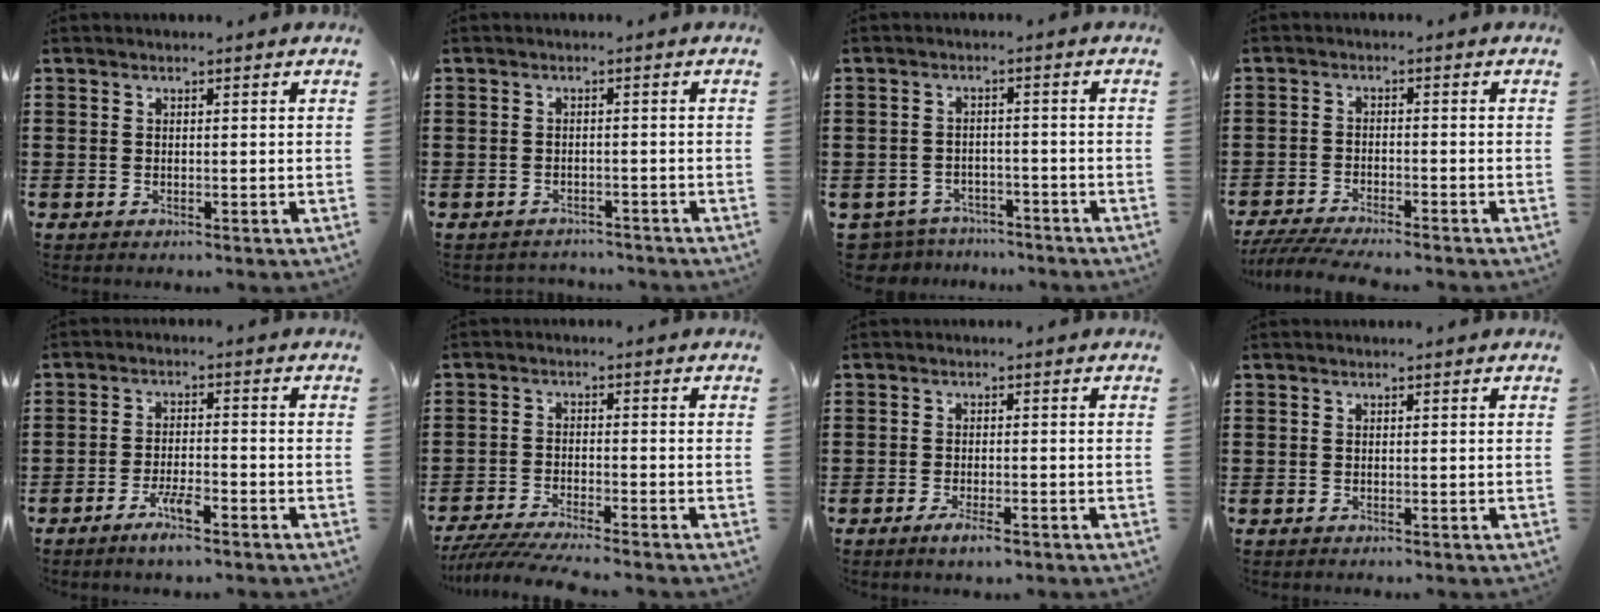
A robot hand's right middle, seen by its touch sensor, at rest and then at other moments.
{"total": 1.6, "force": [-1.6, 0.3, -0.2], "torque": [-0.003, 0.002, -0.036]}
{"total": 3.4, "force": [-3.3, 0.6, -0.2], "torque": [-0.016, -0.002, -0.075]}
{"total": 4.0, "force": [-3.8, 0.0, 1.2], "torque": [-0.035, -0.012, -0.078]}
{"total": 4.5, "force": [-3.0, 0.8, 3.2], "torque": [-0.074, -0.003, -0.060]}
{"total": 4.3, "force": [-4.1, 0.0, 1.5], "torque": [-0.040, -0.014, -0.083]}
{"total": 2.6, "force": [-1.5, 0.6, 2.1], "torque": [-0.034, 0.000, -0.026]}
{"total": 0.0}